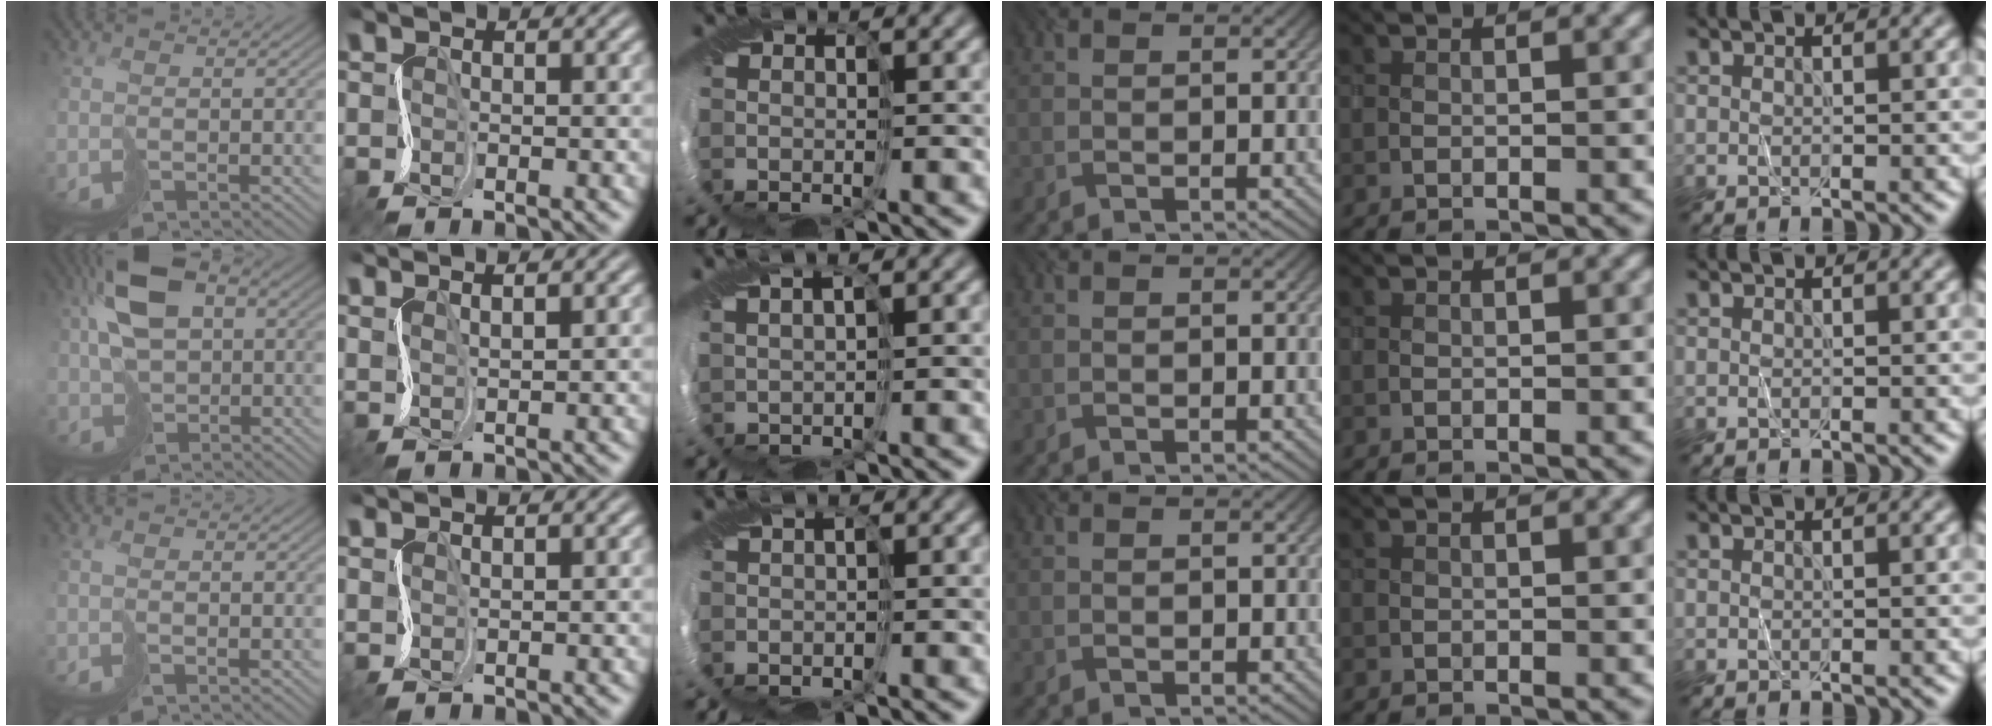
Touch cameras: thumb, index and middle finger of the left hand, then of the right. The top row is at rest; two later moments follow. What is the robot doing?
{"motion": "cut", "object": "receipt paper"}